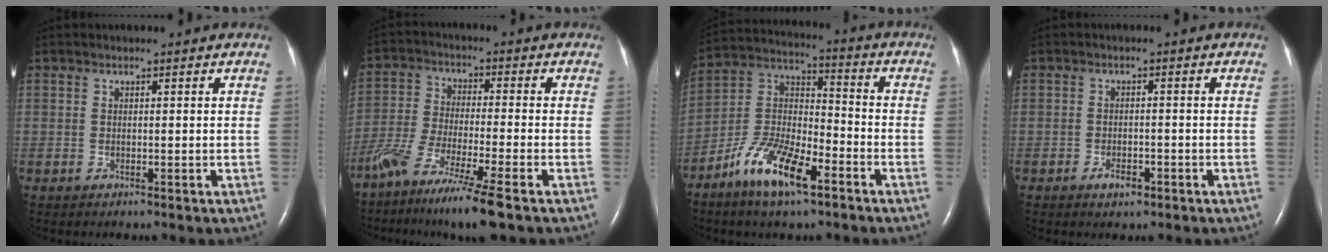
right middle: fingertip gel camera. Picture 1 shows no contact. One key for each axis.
{"total": 10.3, "fx": -7.2, "fy": -0.3, "fz": 7.3, "tx": -0.154, "ty": -0.037, "tz": -0.136}
{"total": 12.7, "fx": -7.6, "fy": 3.9, "fz": 9.4, "tx": -0.192, "ty": 0.002, "tz": -0.141}
{"total": 2.4, "fx": -1.5, "fy": 1.0, "fz": 1.5, "tx": -0.028, "ty": 0.001, "tz": -0.022}